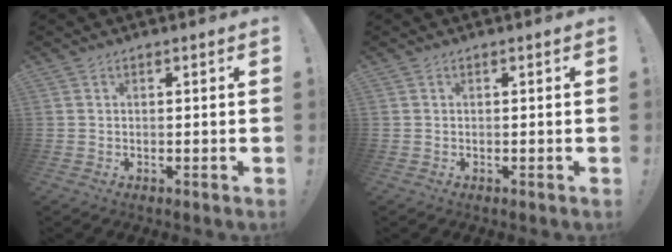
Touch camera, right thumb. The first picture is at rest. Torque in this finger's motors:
{"motor_torque": [-0.03, -0.10, -0.09, 0.22, -0.02]}